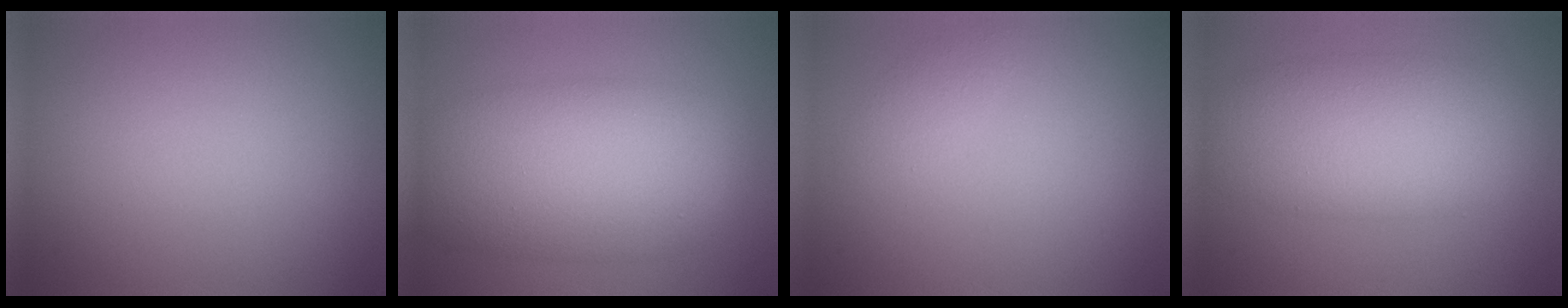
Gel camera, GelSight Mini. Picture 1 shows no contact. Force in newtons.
{"total": 10.0, "press": 9.9, "slide": 0.4}
{"total": 1.1, "press": 1.1, "slide": 0.1}
{"total": 7.6, "press": 7.6, "slide": 0.5}